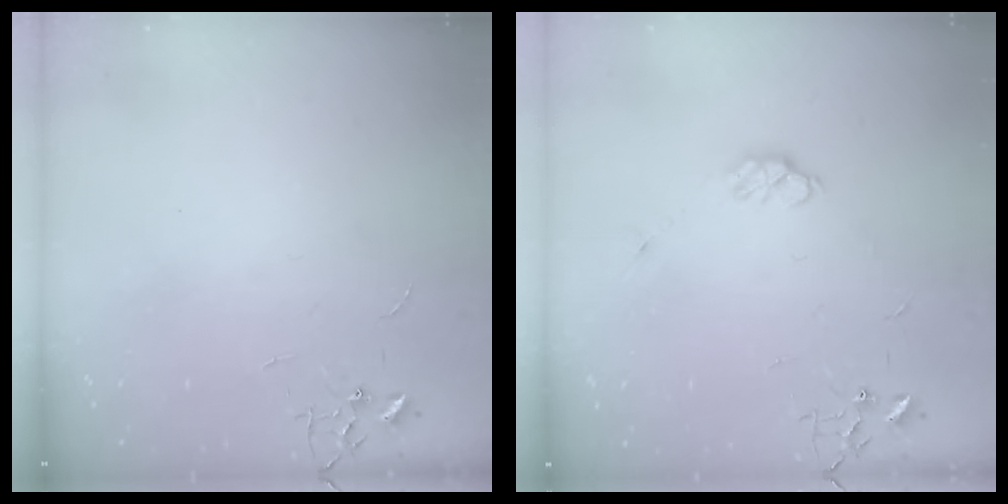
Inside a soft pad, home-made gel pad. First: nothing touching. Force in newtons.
{"total": 6.2, "press": 6.0, "slide": 1.5}